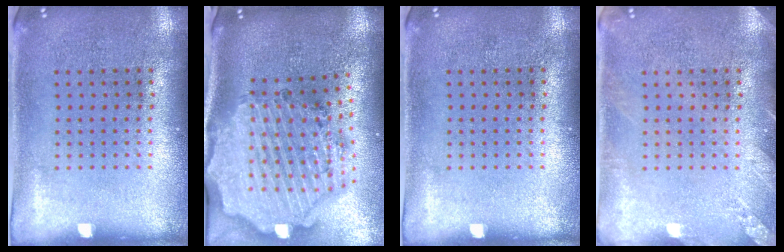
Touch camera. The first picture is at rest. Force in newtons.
{"total": 3.3, "press": 2.8, "slide": 1.7}
{"total": 0.0}
{"total": 1.6, "press": 1.6, "slide": 0.2}